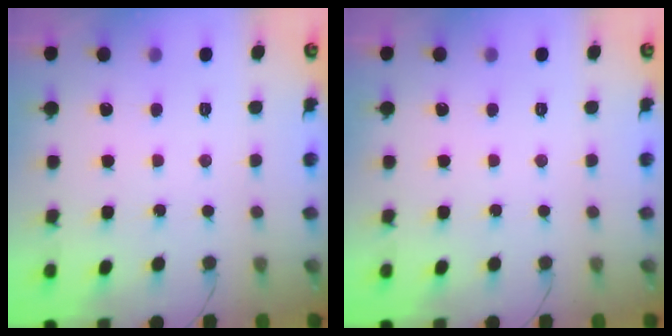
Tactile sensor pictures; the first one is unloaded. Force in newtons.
{"total": 0.0}